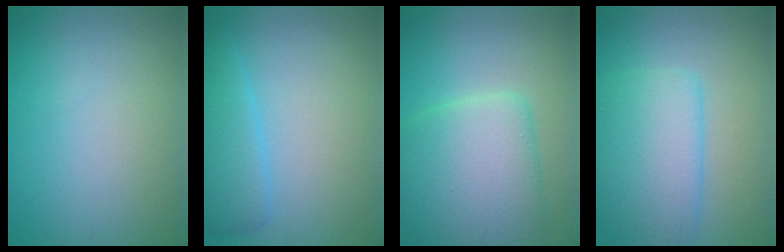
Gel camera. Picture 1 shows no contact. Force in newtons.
{"total": 3.2, "press": 3.2, "slide": 0.1}
{"total": 7.7, "press": 7.7, "slide": 0.4}
{"total": 6.3, "press": 6.3, "slide": 0.3}